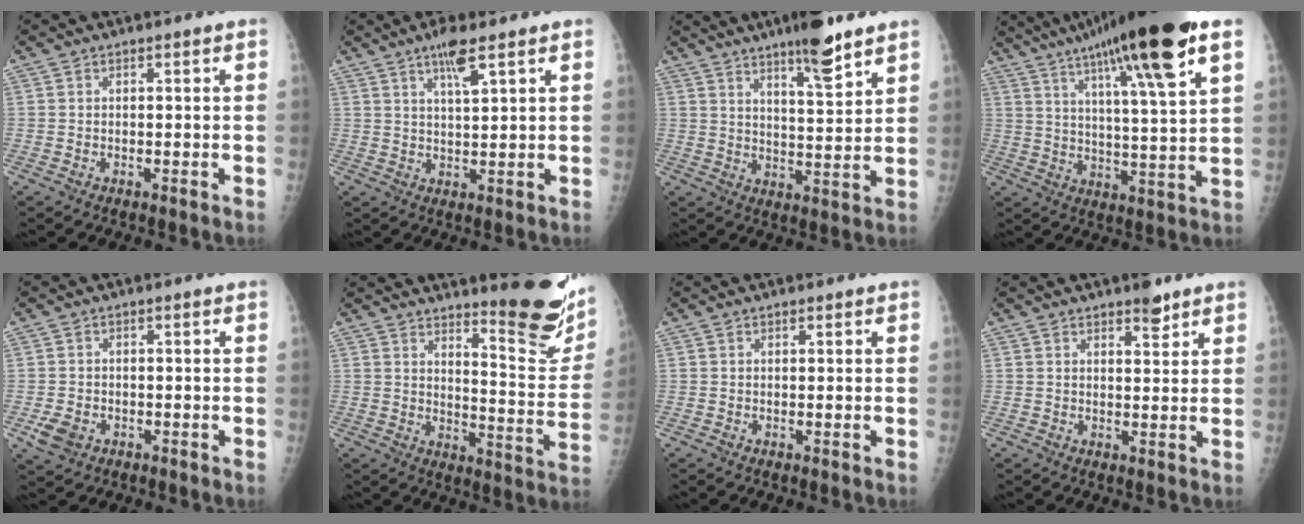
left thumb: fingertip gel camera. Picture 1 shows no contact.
{"total": 5.3, "force": [3.2, 0.7, 4.2], "torque": [-0.075, -0.015, 0.058]}
{"total": 10.1, "force": [7.1, 1.5, 7.0], "torque": [-0.098, -0.044, 0.112]}
{"total": 21.4, "force": [12.4, 2.1, 17.4], "torque": [-0.270, -0.025, 0.194]}
{"total": 3.7, "force": [-1.4, 2.8, 2.0], "torque": [-0.037, 0.000, -0.018]}
{"total": 16.6, "force": [11.9, 3.0, 11.1], "torque": [-0.119, -0.107, 0.166]}
{"total": 0.0}
{"total": 3.4, "force": [2.6, 1.2, 1.9], "torque": [-0.013, -0.016, 0.035]}